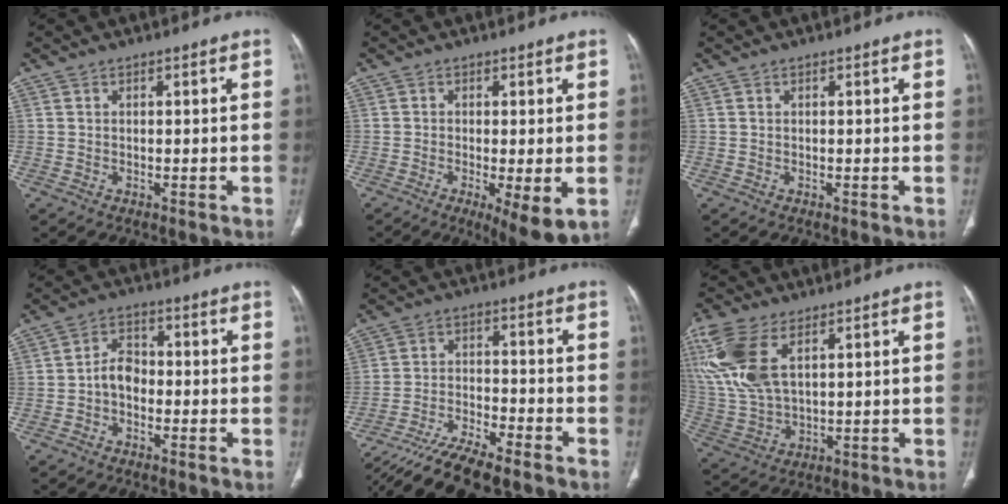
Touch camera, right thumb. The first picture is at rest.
{"total": 7.3, "force": [-2.2, 1.8, 6.7], "torque": [-0.107, -0.021, -0.033]}
{"total": 0.0}
{"total": 4.5, "force": [-1.2, 3.2, 2.9], "torque": [-0.038, 0.020, -0.031]}
{"total": 14.3, "force": [-12.0, 3.0, 7.2], "torque": [-0.147, 0.032, -0.209]}
{"total": 15.5, "force": [6.3, 7.8, 11.9], "torque": [-0.284, -0.010, 0.133]}